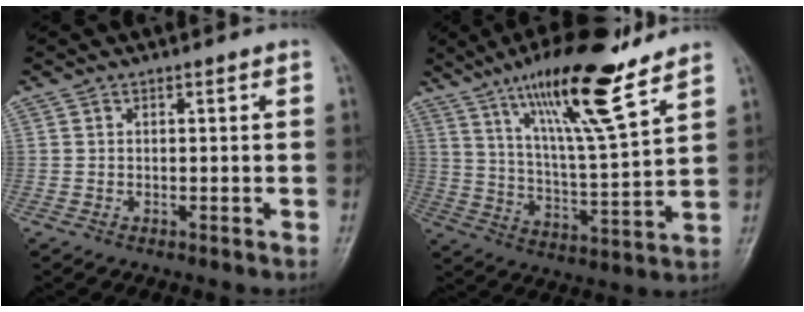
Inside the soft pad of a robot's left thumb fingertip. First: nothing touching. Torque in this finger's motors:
{"motor_torque": [0.40, 0.30, 1.74, -1.03, 0.17]}